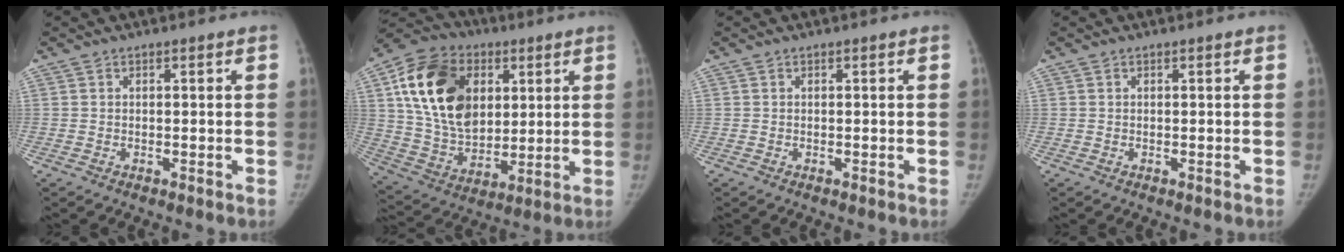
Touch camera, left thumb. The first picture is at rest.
{"total": 22.3, "force": [6.1, 15.7, 14.7], "torque": [-0.250, -0.011, 0.111]}
{"total": 0.0}
{"total": 0.0}